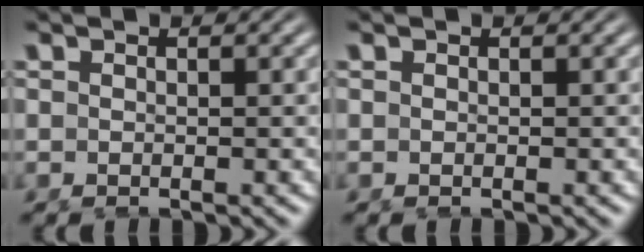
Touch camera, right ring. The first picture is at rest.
{"total": 0.0}